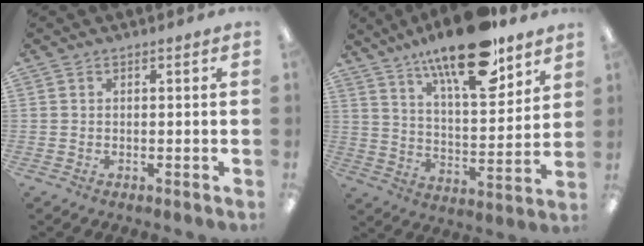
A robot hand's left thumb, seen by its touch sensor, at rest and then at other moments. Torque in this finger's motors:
{"motor_torque": [0.74, 0.15, 1.68, -1.09, 0.16]}